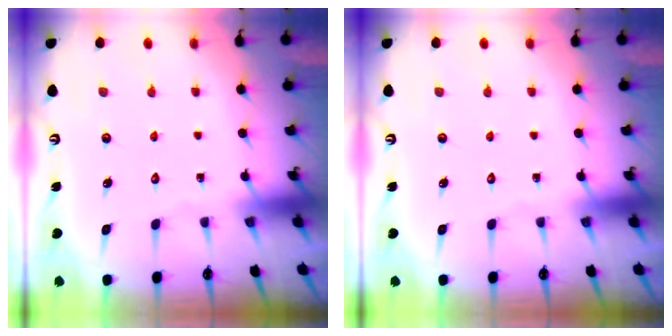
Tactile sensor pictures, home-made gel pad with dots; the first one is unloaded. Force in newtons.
{"total": 0.0}